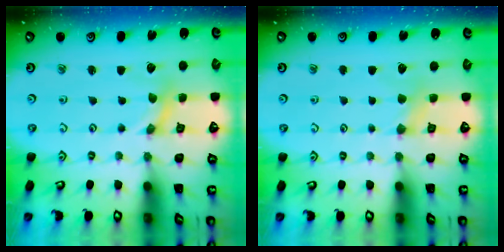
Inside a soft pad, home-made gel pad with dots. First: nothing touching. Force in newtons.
{"total": 3.3, "press": 3.2, "slide": 0.7}